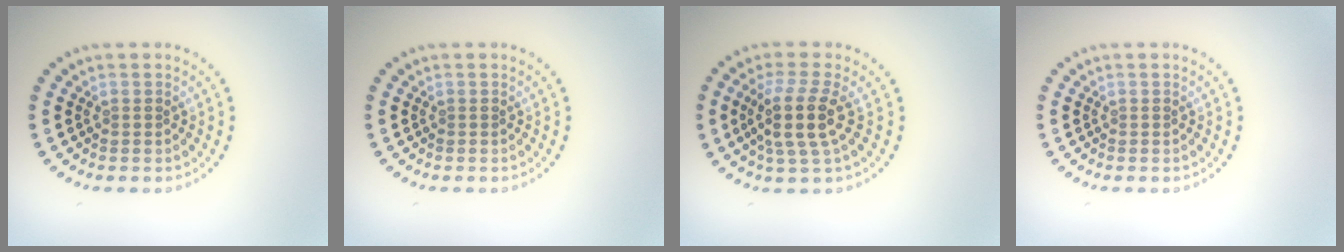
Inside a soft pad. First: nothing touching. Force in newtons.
{"total": 0.0}
{"total": 3.8, "press": 3.0, "slide": 2.3}
{"total": 0.0}